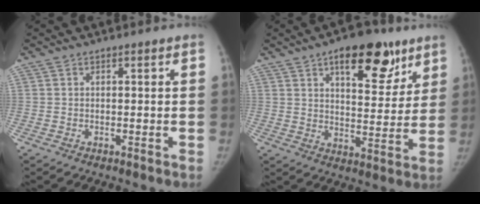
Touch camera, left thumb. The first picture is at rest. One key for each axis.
{"total": 15.5, "fx": 9.0, "fy": 7.2, "fz": 10.4, "tx": -0.095, "ty": -0.036, "tz": 0.130}